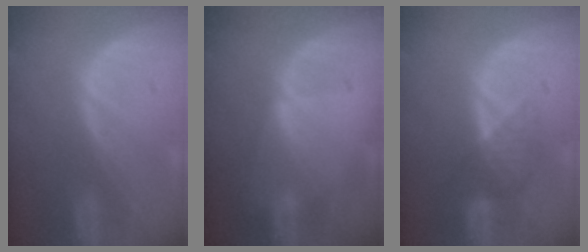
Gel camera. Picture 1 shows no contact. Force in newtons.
{"total": 1.6, "press": 1.6, "slide": 0.3}
{"total": 4.0, "press": 3.7, "slide": 1.6}